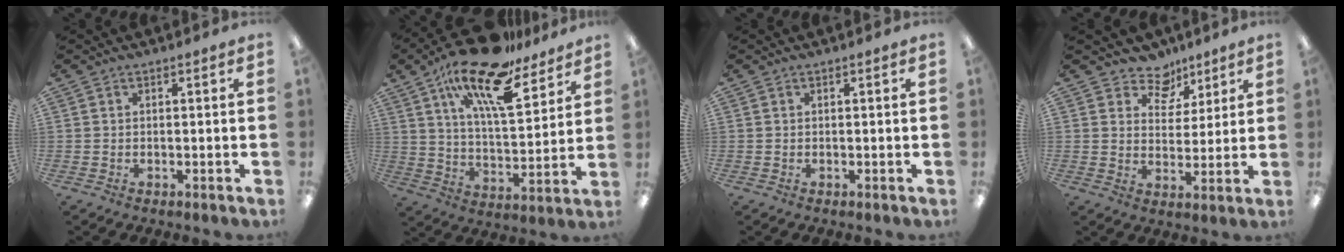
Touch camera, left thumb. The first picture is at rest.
{"total": 20.2, "force": [14.8, 6.1, 12.2], "torque": [-0.213, -0.093, 0.253]}
{"total": 0.0}
{"total": 7.9, "force": [6.0, 4.9, 1.5], "torque": [-0.021, -0.045, 0.110]}